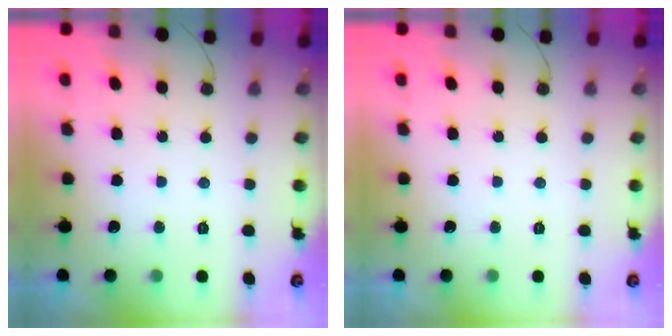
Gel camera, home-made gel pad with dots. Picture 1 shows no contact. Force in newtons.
{"total": 0.0}